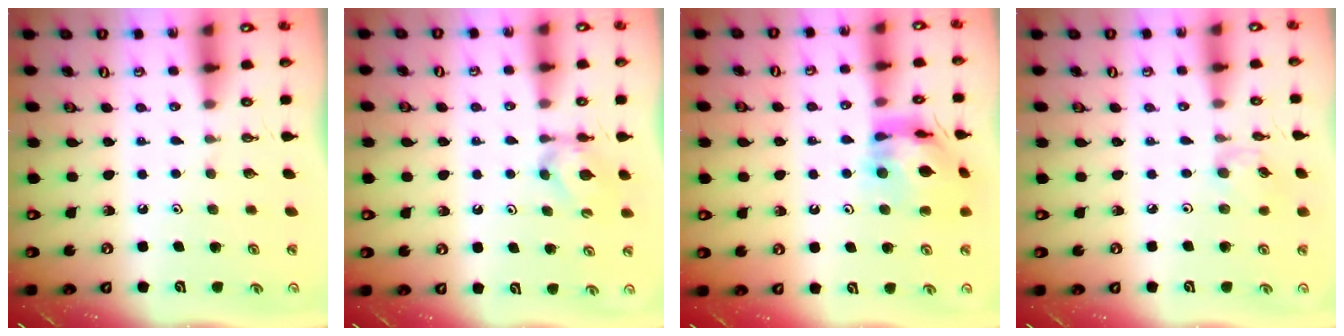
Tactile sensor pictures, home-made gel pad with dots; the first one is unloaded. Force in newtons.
{"total": 5.9, "press": 5.8, "slide": 0.8}
{"total": 12.3, "press": 12.2, "slide": 1.1}
{"total": 2.7, "press": 2.7, "slide": 0.1}